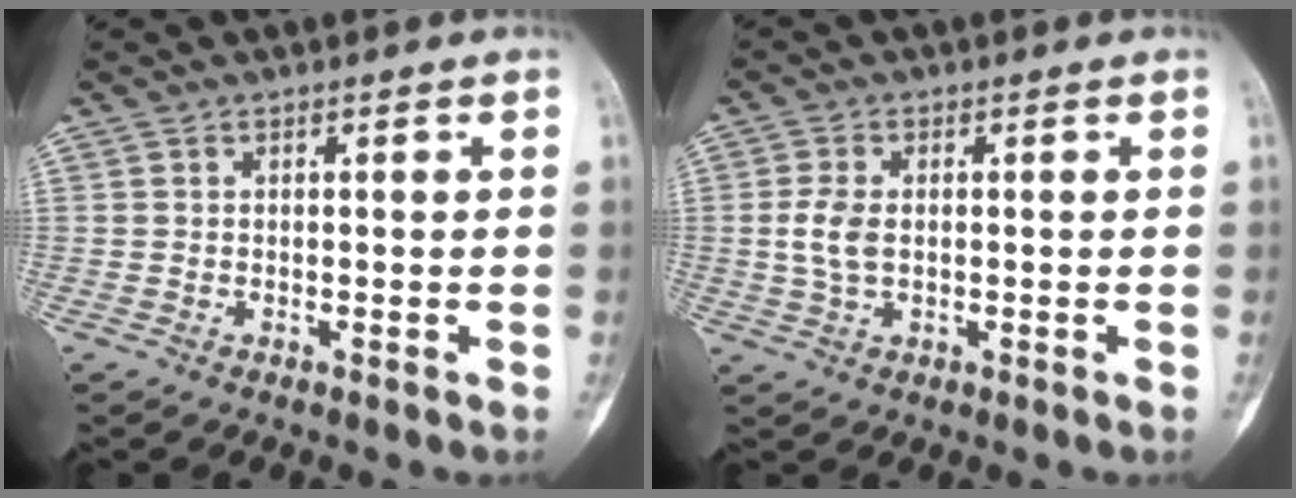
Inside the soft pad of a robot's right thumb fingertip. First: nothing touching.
{"total": 4.5, "force": [0.1, 2.7, 3.6], "torque": [-0.081, 0.004, 0.001]}